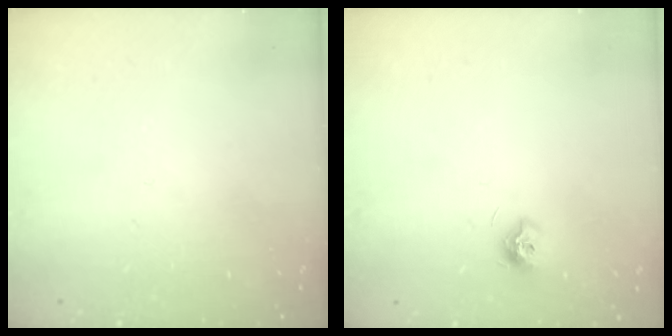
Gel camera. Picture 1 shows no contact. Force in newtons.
{"total": 7.8, "press": 7.8, "slide": 0.3}